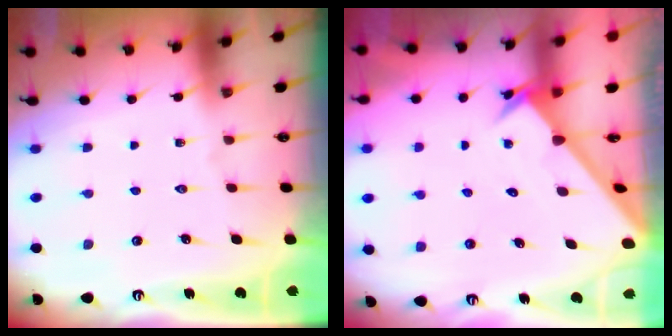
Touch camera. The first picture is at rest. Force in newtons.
{"total": 2.2, "press": 2.2, "slide": 0.2}